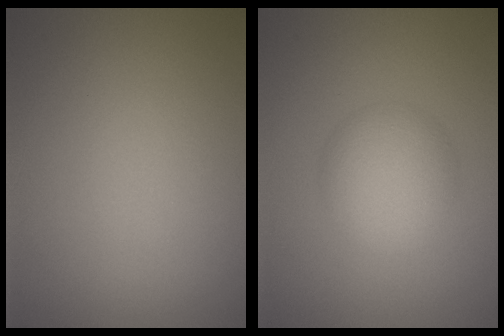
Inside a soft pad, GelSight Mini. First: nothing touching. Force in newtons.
{"total": 4.3, "press": 4.3, "slide": 0.1}